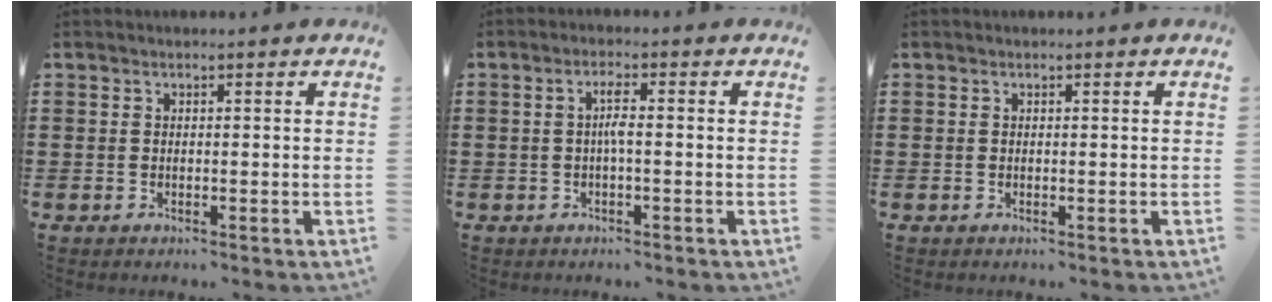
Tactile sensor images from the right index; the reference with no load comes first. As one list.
[{"total": 2.8, "force": [-0.3, 0.3, 2.7], "torque": [-0.052, 0.001, -0.009]}, {"total": 0.0}]